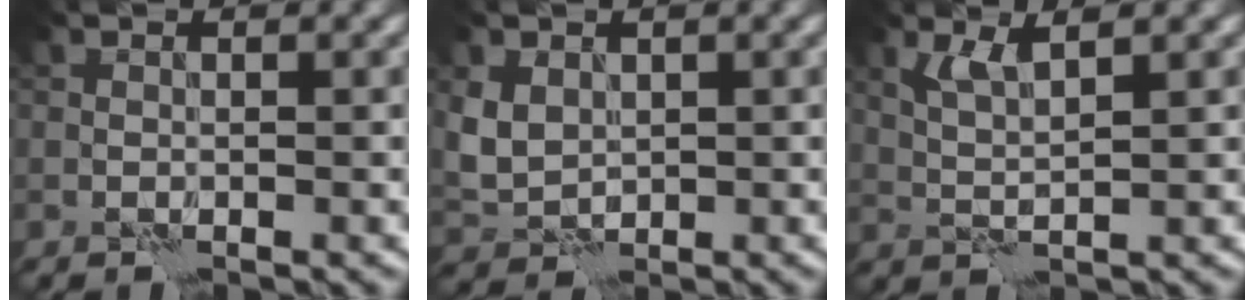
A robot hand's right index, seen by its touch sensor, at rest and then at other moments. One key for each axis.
{"total": 3.2, "fx": 0.9, "fy": 2.6, "fz": 1.7, "tx": -0.046, "ty": -0.002, "tz": 0.018}
{"total": 2.3, "fx": 1.4, "fy": 0.3, "fz": 1.8, "tx": -0.043, "ty": -0.002, "tz": 0.030}